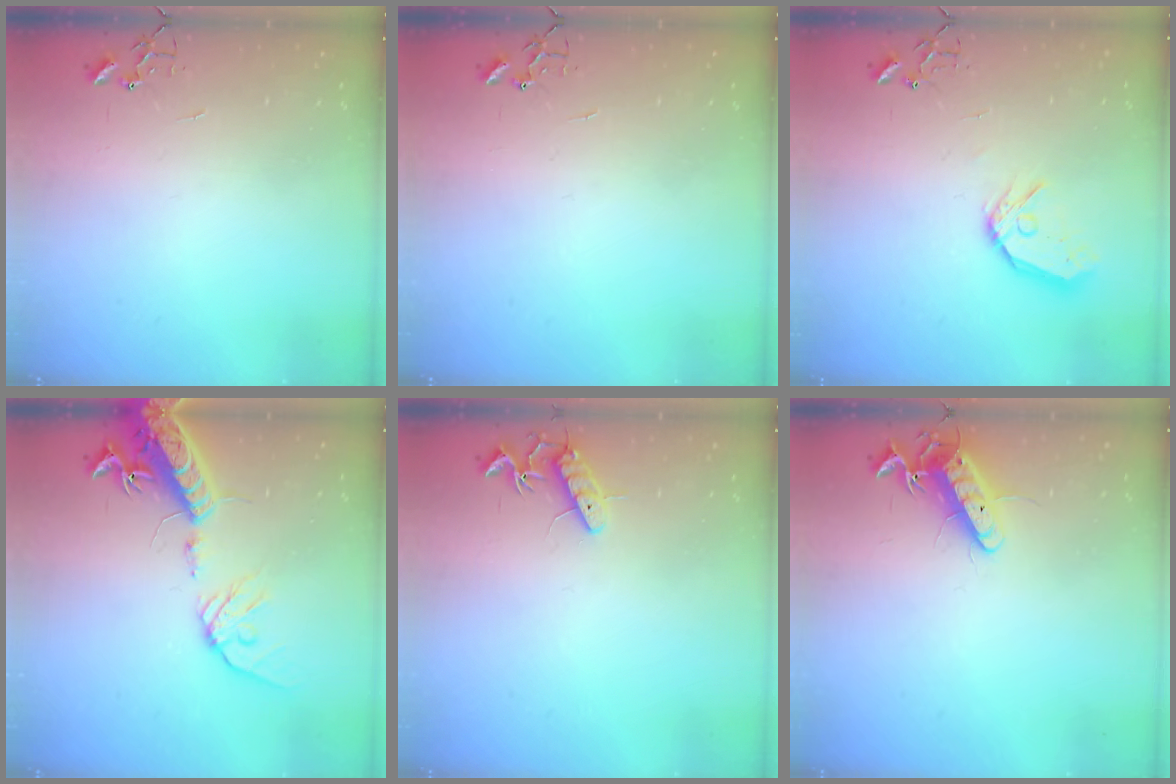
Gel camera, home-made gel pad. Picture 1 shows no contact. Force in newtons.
{"total": 0.0}
{"total": 12.0, "press": 11.9, "slide": 1.6}
{"total": 18.0, "press": 17.6, "slide": 3.8}
{"total": 10.7, "press": 10.7, "slide": 0.3}
{"total": 12.0, "press": 11.9, "slide": 1.2}